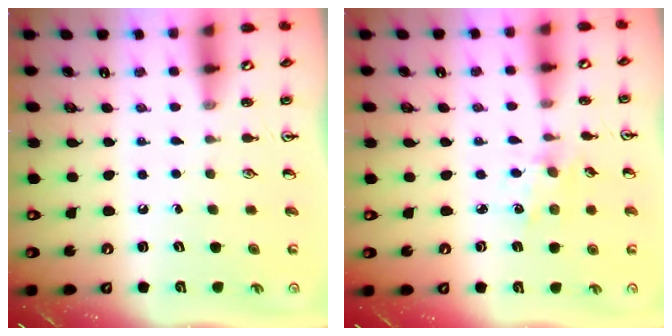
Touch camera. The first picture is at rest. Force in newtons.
{"total": 2.6, "press": 2.6, "slide": 0.4}